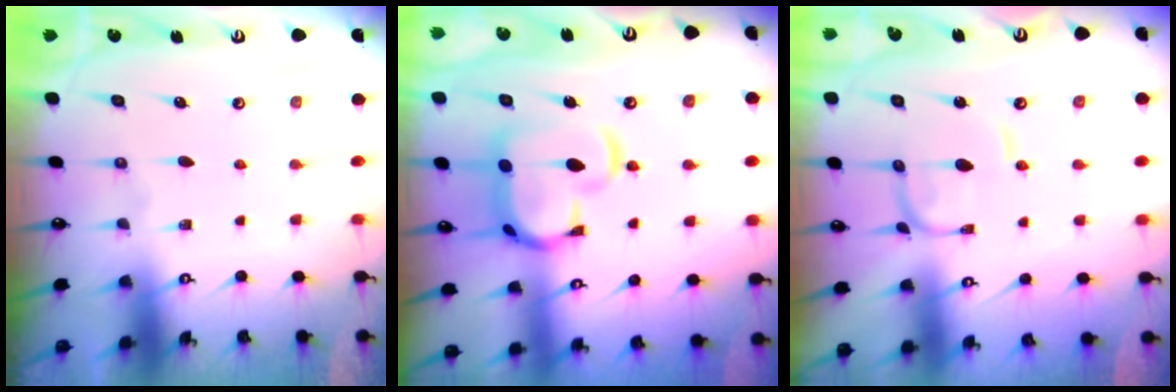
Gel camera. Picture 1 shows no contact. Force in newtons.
{"total": 9.5, "press": 9.4, "slide": 1.2}
{"total": 1.6, "press": 1.6, "slide": 0.2}